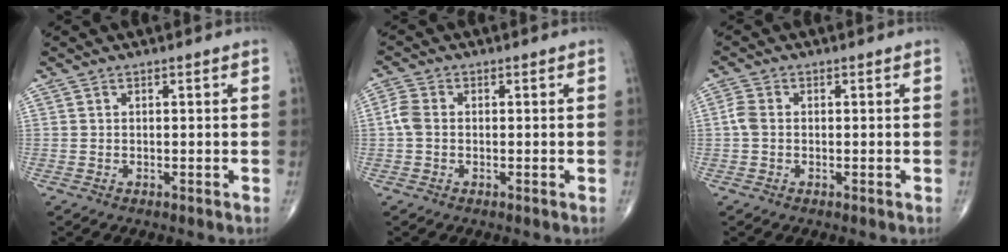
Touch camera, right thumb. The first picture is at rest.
{"total": 3.2, "force": [-0.2, 2.2, 2.2], "torque": [-0.053, 0.005, -0.013]}
{"total": 2.5, "force": [-0.2, 1.7, 1.8], "torque": [-0.041, 0.004, -0.010]}